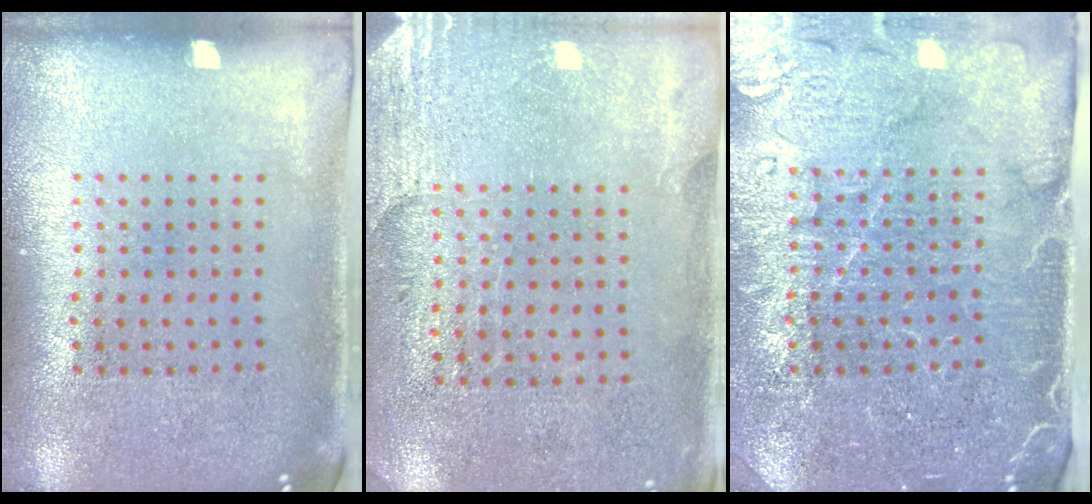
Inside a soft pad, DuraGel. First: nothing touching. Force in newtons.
{"total": 2.7, "press": 2.3, "slide": 1.4}
{"total": 4.5, "press": 4.2, "slide": 1.7}